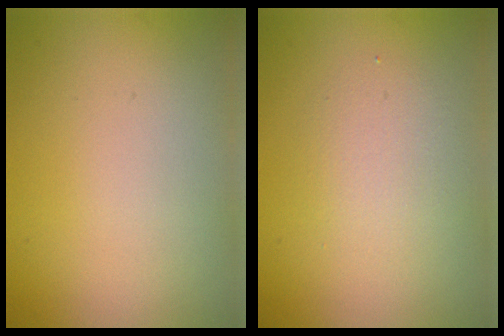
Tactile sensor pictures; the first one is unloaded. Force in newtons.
{"total": 2.2, "press": 2.2, "slide": 0.2}